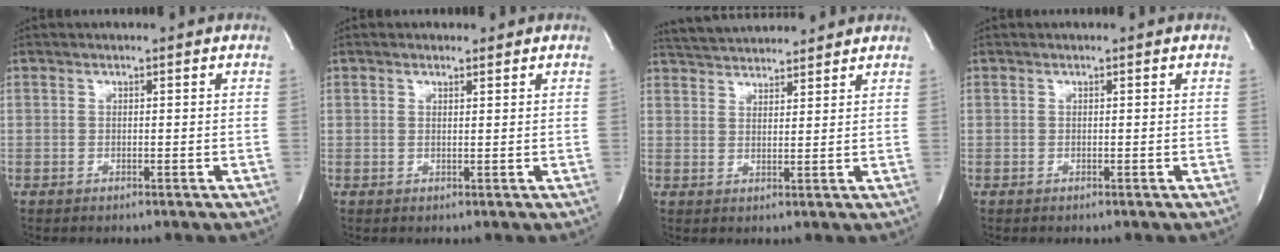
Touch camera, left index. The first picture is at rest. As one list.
[{"total": 1.0, "force": [0.8, 0.3, 0.5], "torque": [-0.017, -0.002, 0.012]}, {"total": 9.7, "force": [9.3, 1.2, 2.5], "torque": [-0.051, 0.026, 0.146]}, {"total": 0.0}]